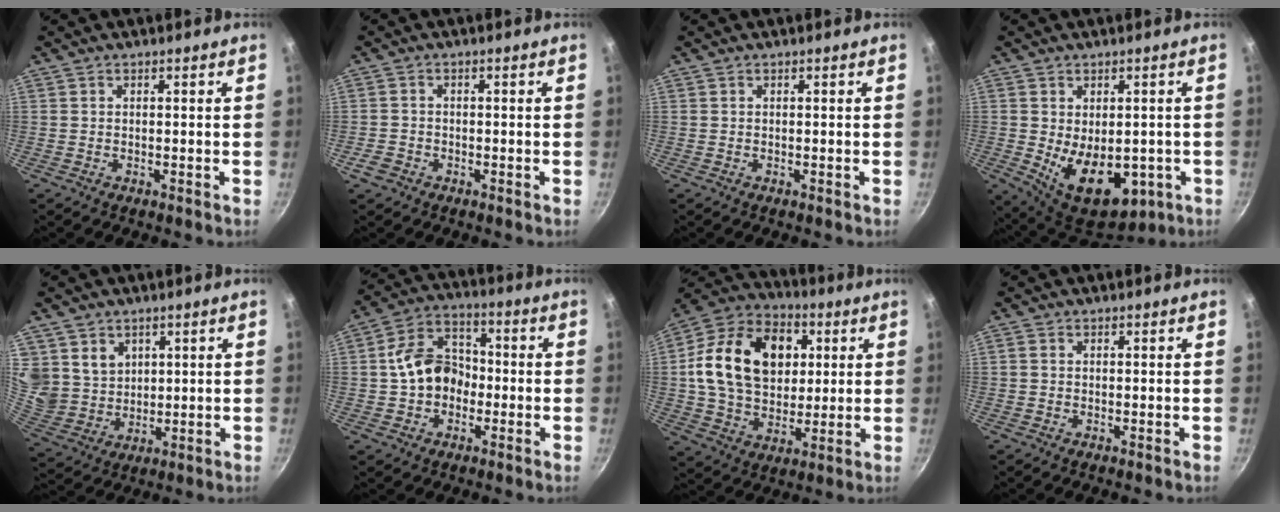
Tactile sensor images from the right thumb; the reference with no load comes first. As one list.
[{"total": 2.8, "force": [-1.5, 2.2, 1.0], "torque": [-0.017, 0.014, -0.027]}, {"total": 0.0}, {"total": 14.5, "force": [-3.0, 8.9, 11.0], "torque": [-0.126, -0.019, -0.017]}, {"total": 11.4, "force": [4.8, 9.6, 4.0], "torque": [-0.054, -0.025, 0.106]}, {"total": 11.5, "force": [-1.2, 9.0, 7.0], "torque": [-0.083, 0.039, -0.032]}, {"total": 22.7, "force": [4.5, 16.4, 15.0], "torque": [-0.228, 0.013, 0.070]}, {"total": 0.8, "force": [0.0, 0.7, 0.4], "torque": [-0.007, 0.003, -0.001]}]